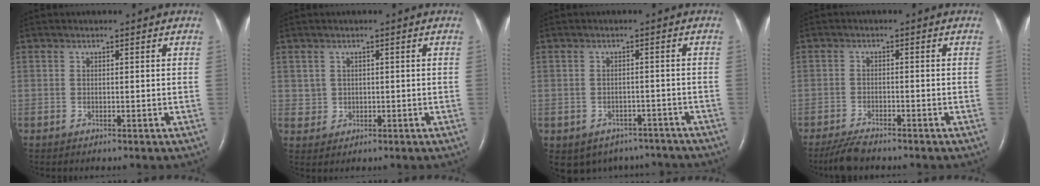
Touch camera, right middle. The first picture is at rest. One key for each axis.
{"total": 2.3, "fx": 0.5, "fy": 2.2, "fz": 0.3, "tx": -0.003, "ty": 0.001, "tz": 0.016}
{"total": 8.6, "fx": -6.7, "fy": 5.2, "fz": 1.4, "tx": -0.020, "ty": 0.014, "tz": -0.071}
{"total": 4.0, "fx": -3.5, "fy": 0.7, "fz": 1.9, "tx": -0.042, "ty": -0.013, "tz": -0.063}